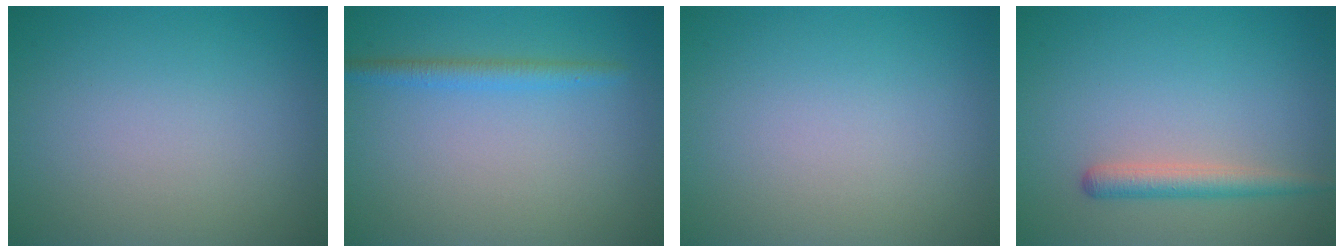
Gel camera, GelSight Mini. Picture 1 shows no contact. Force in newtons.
{"total": 1.8, "press": 1.8, "slide": 0.0}
{"total": 0.0}
{"total": 2.2, "press": 2.2, "slide": 0.1}